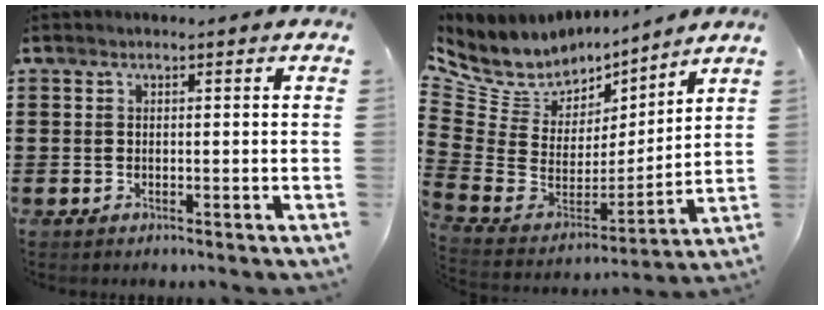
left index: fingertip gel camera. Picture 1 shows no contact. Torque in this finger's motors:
{"motor_torque": [0.10, -0.11, 0.11, 0.03]}